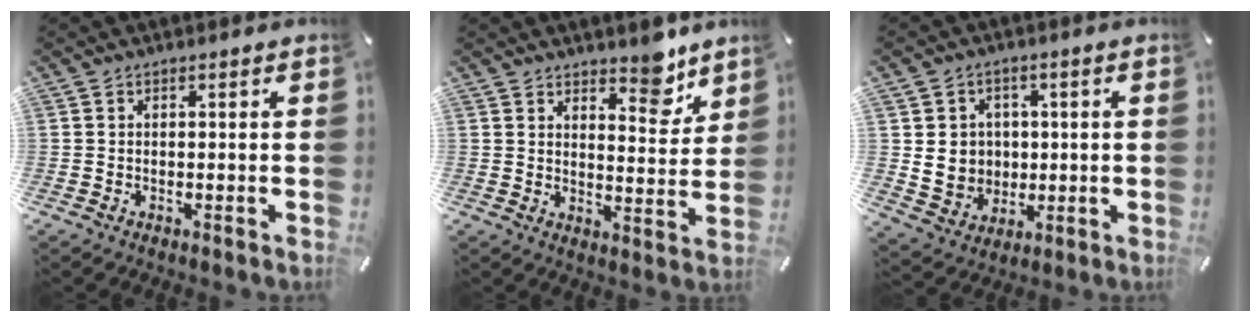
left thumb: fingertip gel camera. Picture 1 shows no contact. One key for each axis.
{"total": 8.4, "fx": 6.4, "fy": 4.0, "fz": 3.6, "tx": -0.013, "ty": -0.057, "tz": 0.104}
{"total": 8.0, "fx": 0.7, "fy": 7.8, "fz": 1.8, "tx": -0.031, "ty": -0.003, "tz": 0.018}